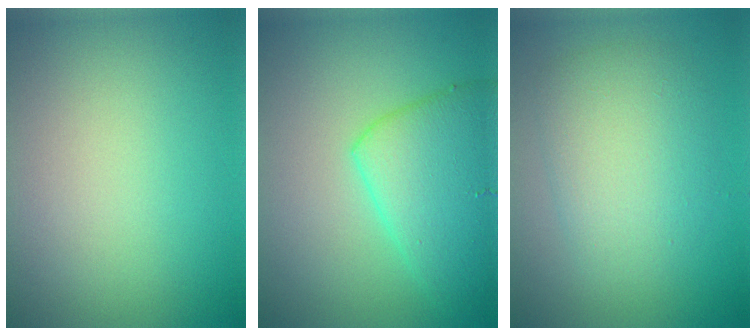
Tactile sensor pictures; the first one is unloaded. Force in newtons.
{"total": 5.4, "press": 5.4, "slide": 0.3}
{"total": 4.6, "press": 4.6, "slide": 0.1}